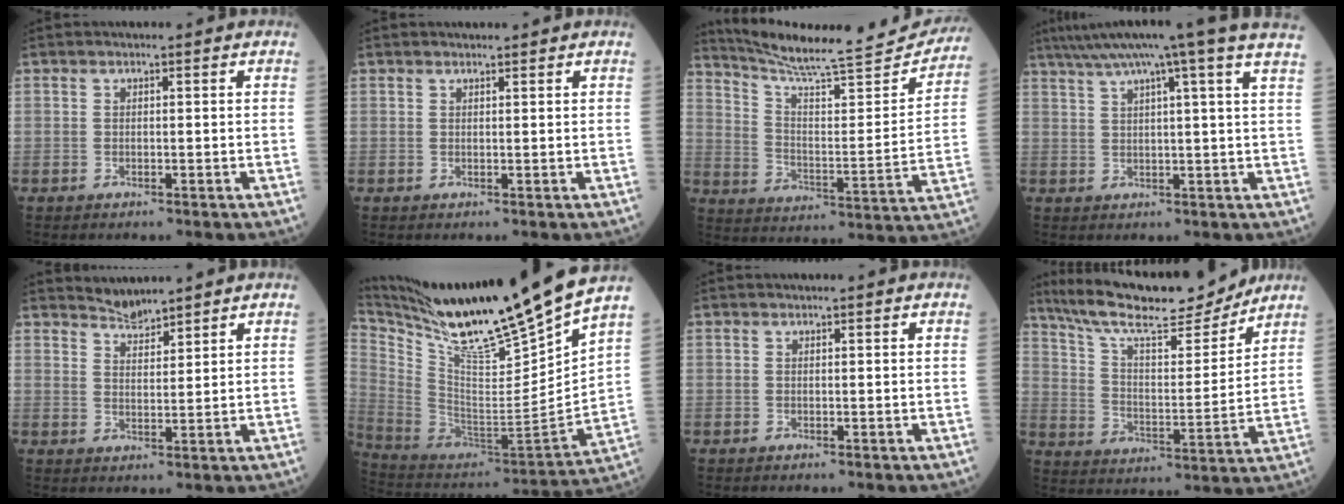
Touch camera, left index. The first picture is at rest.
{"total": 1.3, "force": [1.3, 0.1, 0.3], "torque": [-0.007, 0.010, 0.021]}
{"total": 24.2, "force": [22.6, 1.4, 8.6], "torque": [-0.136, -0.065, 0.308]}
{"total": 15.7, "force": [12.3, -2.2, 9.5], "torque": [-0.156, 0.013, 0.156]}
{"total": 3.2, "force": [3.2, 0.1, 0.0], "torque": [-0.006, 0.005, 0.061]}
{"total": 27.8, "force": [22.6, -0.8, 16.1], "torque": [-0.283, -0.059, 0.380]}
{"total": 0.0}
{"total": 18.0, "force": [15.9, 2.7, 8.1], "torque": [-0.148, 0.006, 0.259]}